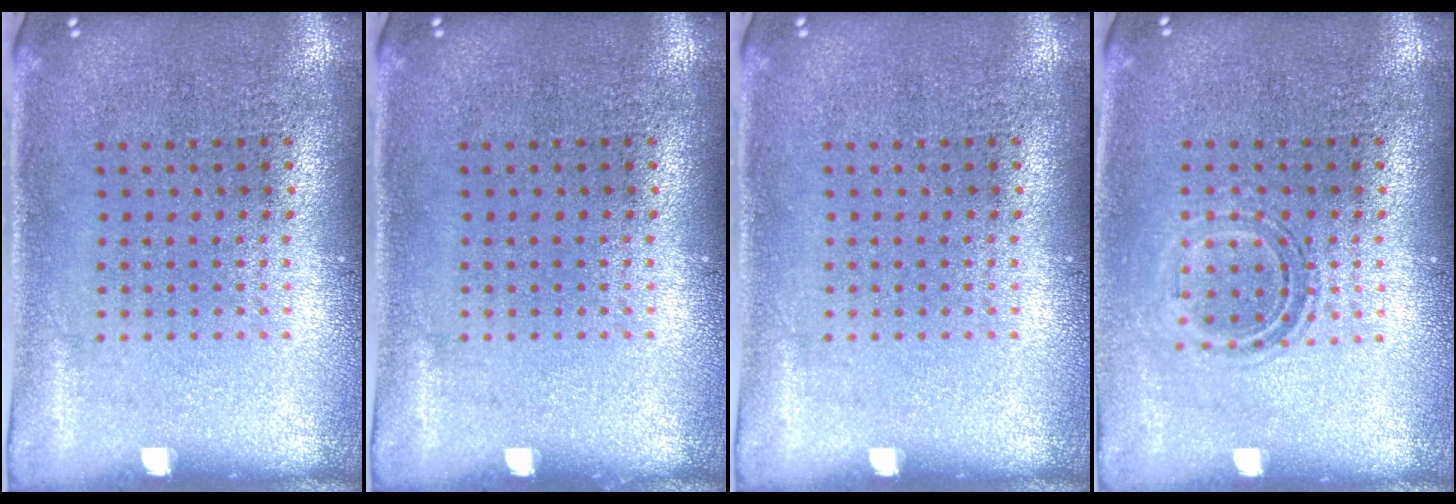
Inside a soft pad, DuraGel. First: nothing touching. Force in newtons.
{"total": 0.0}
{"total": 0.0}
{"total": 1.1, "press": 1.0, "slide": 0.5}